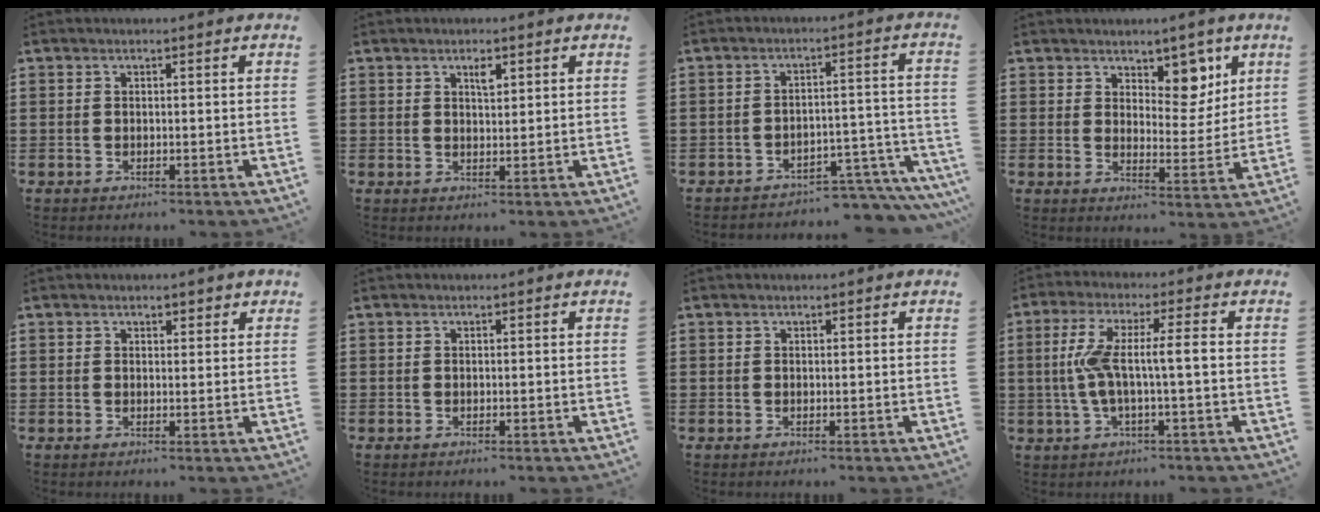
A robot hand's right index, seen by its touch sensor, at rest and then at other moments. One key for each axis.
{"total": 2.0, "fx": 1.1, "fy": 0.8, "fz": 1.5, "tx": -0.025, "ty": 0.001, "tz": 0.016}
{"total": 4.6, "fx": -4.2, "fy": 0.9, "fz": 1.7, "tx": -0.030, "ty": 0.001, "tz": -0.084}
{"total": 6.6, "fx": 4.5, "fy": 3.9, "fz": 2.9, "tx": -0.047, "ty": -0.016, "tz": 0.075}
{"total": 1.3, "fx": 1.1, "fy": 0.7, "fz": 0.1, "tx": 0.002, "ty": 0.002, "tz": 0.019}
{"total": 0.0}
{"total": 0.0}
{"total": 7.3, "fx": -0.4, "fy": 0.4, "fz": 7.3, "tx": -0.154, "ty": -0.008, "tz": -0.020}